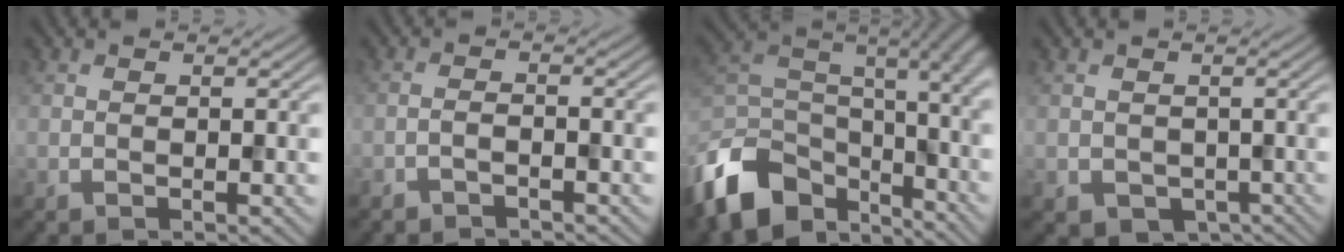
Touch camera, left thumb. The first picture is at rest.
{"total": 1.3, "force": [-1.3, 0.2, 0.4], "torque": [0.005, 0.006, -0.027]}
{"total": 13.9, "force": [-9.2, 7.8, 6.9], "torque": [-0.186, -0.017, -0.156]}
{"total": 2.1, "force": [-0.5, 2.0, 0.5], "torque": [-0.016, -0.021, 0.001]}